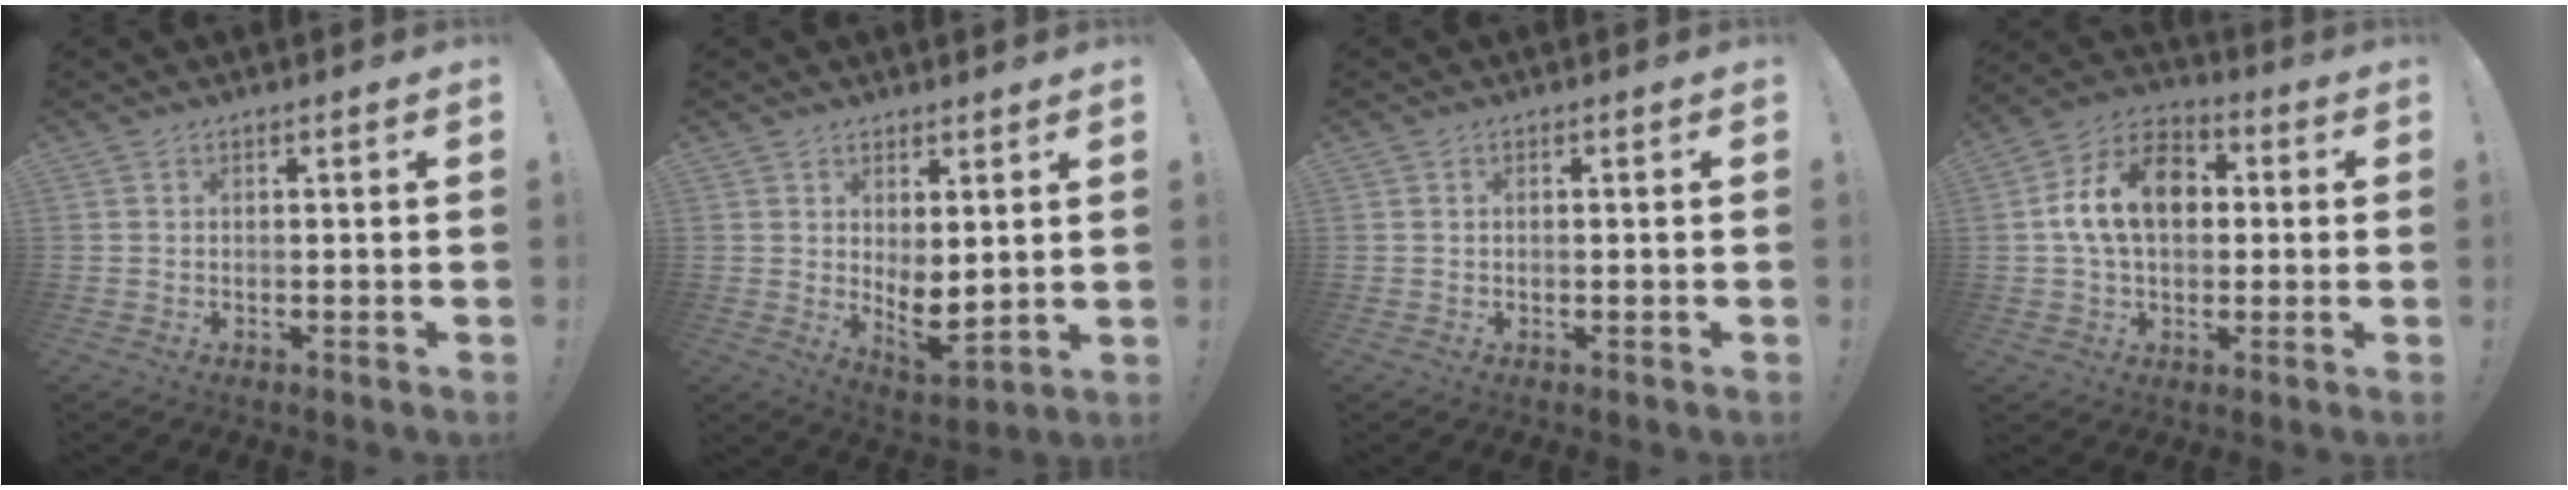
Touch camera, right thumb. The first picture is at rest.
{"total": 6.1, "force": [2.1, 2.8, 5.0], "torque": [-0.053, -0.034, 0.047]}
{"total": 0.0}
{"total": 16.1, "force": [2.5, 11.4, 11.0], "torque": [-0.182, 0.012, 0.048]}